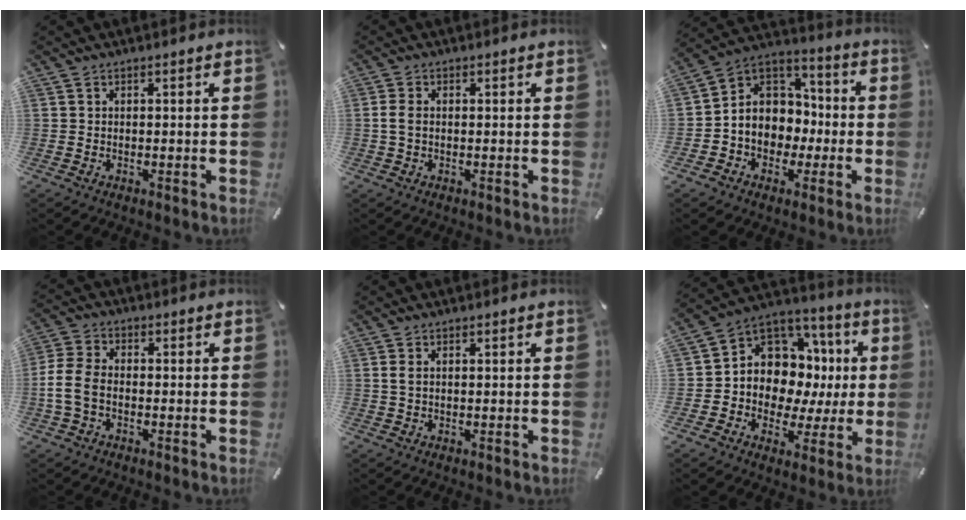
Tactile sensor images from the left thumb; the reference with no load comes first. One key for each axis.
{"total": 2.7, "fx": 0.0, "fy": 1.6, "fz": 2.2, "tx": -0.049, "ty": 0.002, "tz": -0.004}
{"total": 9.2, "fx": -1.3, "fy": 8.9, "fz": 2.1, "tx": -0.051, "ty": -0.004, "tz": -0.020}
{"total": 7.0, "fx": -2.1, "fy": 4.5, "fz": 5.0, "tx": -0.119, "ty": 0.004, "tz": -0.041}
{"total": 2.2, "fx": 0.3, "fy": 1.3, "fz": 1.7, "tx": -0.043, "ty": 0.004, "tz": 0.002}
{"total": 10.5, "fx": 2.0, "fy": 9.5, "fz": 4.1, "tx": -0.066, "ty": -0.044, "tz": 0.046}